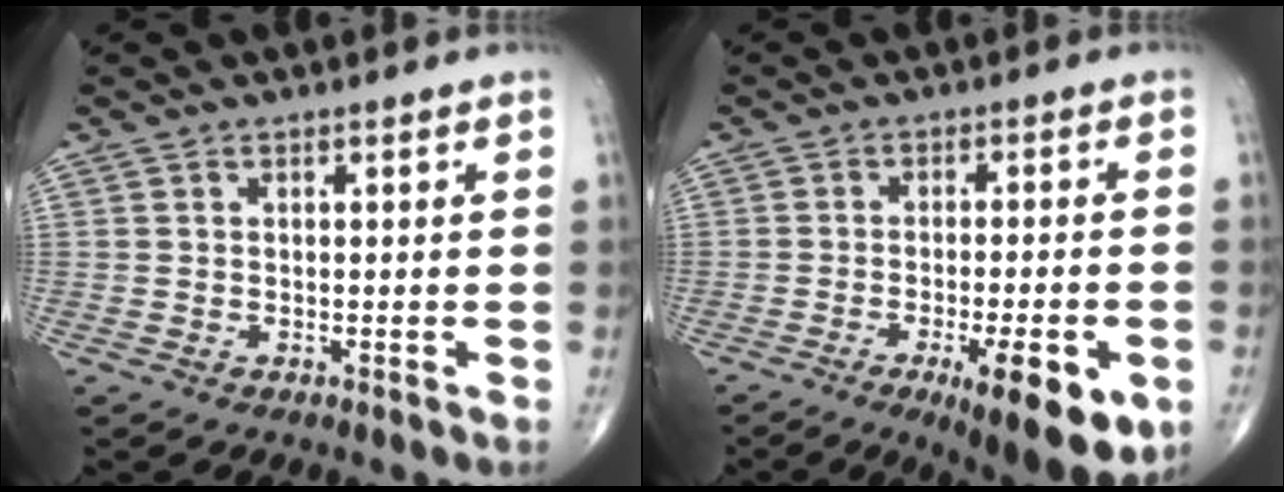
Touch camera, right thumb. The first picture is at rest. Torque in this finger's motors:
{"motor_torque": [1.71, 1.97, 0.48, -0.64, 0.31]}